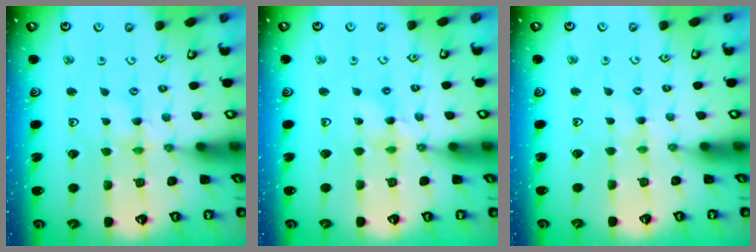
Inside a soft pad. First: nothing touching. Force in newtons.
{"total": 4.0, "press": 4.0, "slide": 0.3}
{"total": 0.7, "press": 0.7, "slide": 0.2}